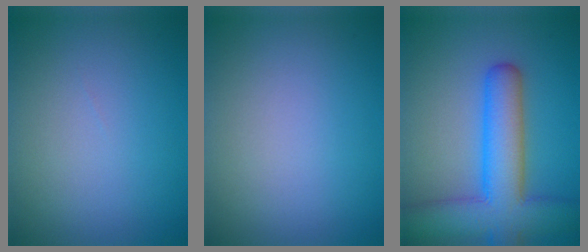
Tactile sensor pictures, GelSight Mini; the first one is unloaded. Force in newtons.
{"total": 0.0}
{"total": 9.0, "press": 9.0, "slide": 0.4}